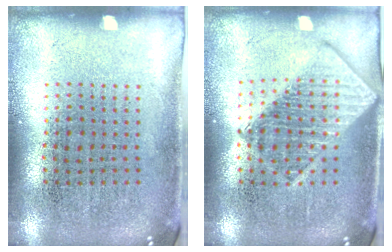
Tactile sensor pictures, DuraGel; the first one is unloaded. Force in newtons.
{"total": 2.9, "press": 2.9, "slide": 0.4}